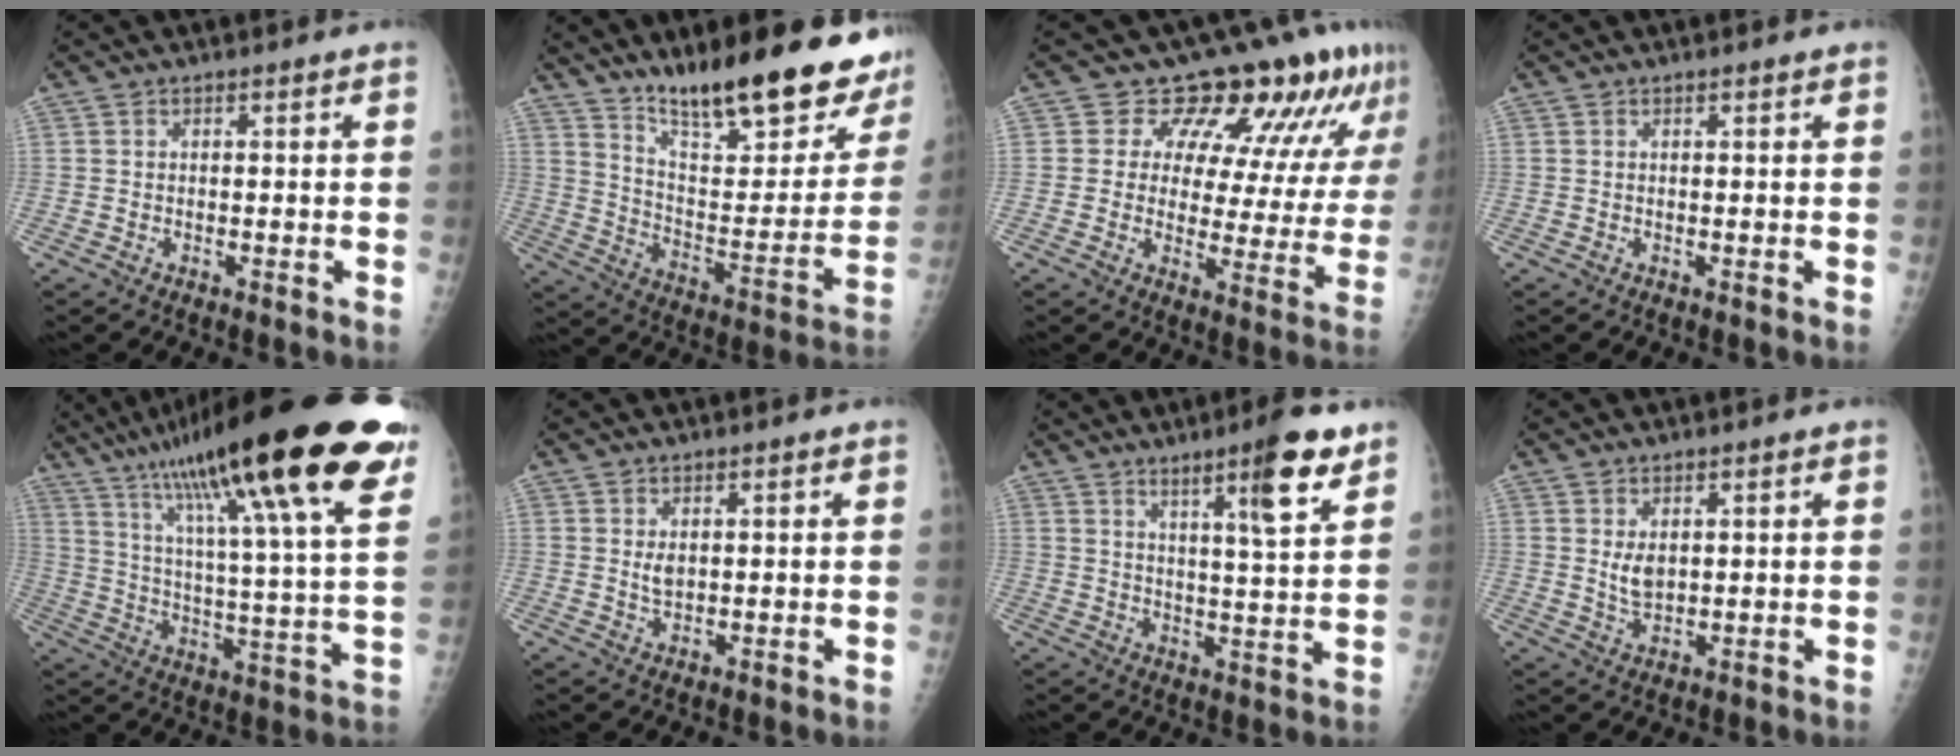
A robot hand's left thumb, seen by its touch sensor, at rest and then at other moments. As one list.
[{"total": 26.4, "force": [19.9, 6.8, 16.0], "torque": [-0.197, -0.103, 0.294]}, {"total": 15.4, "force": [11.4, 7.4, 7.4], "torque": [-0.041, -0.058, 0.124]}, {"total": 0.5, "force": [0.4, 0.0, 0.3], "torque": [-0.009, 0.000, 0.008]}, {"total": 33.6, "force": [21.4, 4.6, 25.5], "torque": [-0.370, -0.046, 0.331]}, {"total": 2.4, "force": [0.8, 1.1, 1.9], "torque": [-0.030, -0.006, 0.018]}, {"total": 10.9, "force": [6.9, 1.1, 8.4], "torque": [-0.118, -0.041, 0.102]}, {"total": 3.7, "force": [1.2, 2.0, 2.9], "torque": [-0.045, -0.016, 0.028]}]